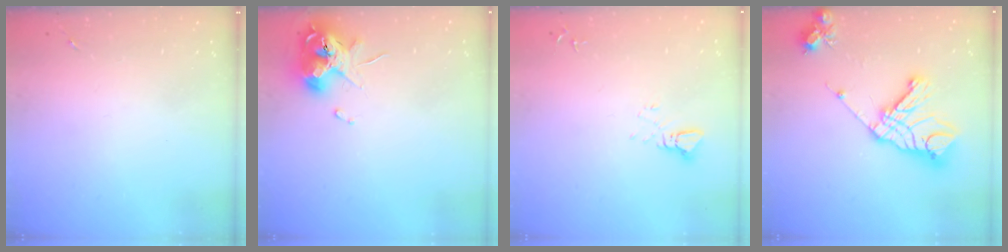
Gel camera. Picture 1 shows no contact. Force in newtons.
{"total": 11.4, "press": 11.3, "slide": 1.8}
{"total": 2.5, "press": 2.5, "slide": 0.1}
{"total": 19.8, "press": 19.6, "slide": 2.6}